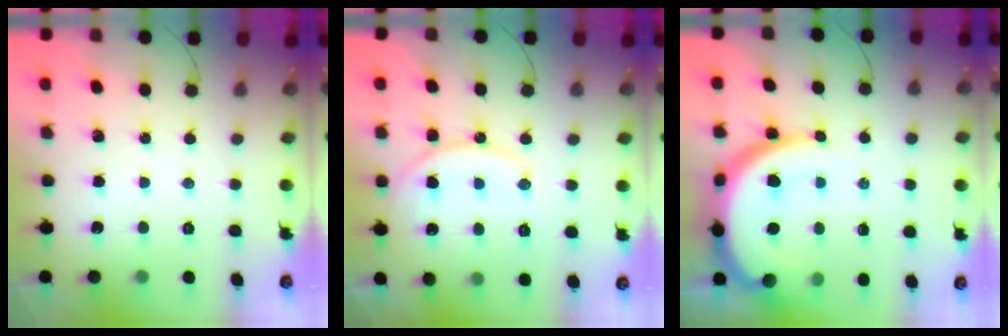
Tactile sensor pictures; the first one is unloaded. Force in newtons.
{"total": 13.8, "press": 13.7, "slide": 1.6}
{"total": 16.4, "press": 16.4, "slide": 1.5}